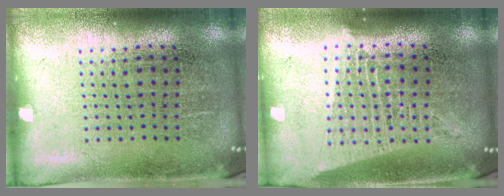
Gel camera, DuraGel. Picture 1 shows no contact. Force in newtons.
{"total": 1.8, "press": 1.6, "slide": 0.8}